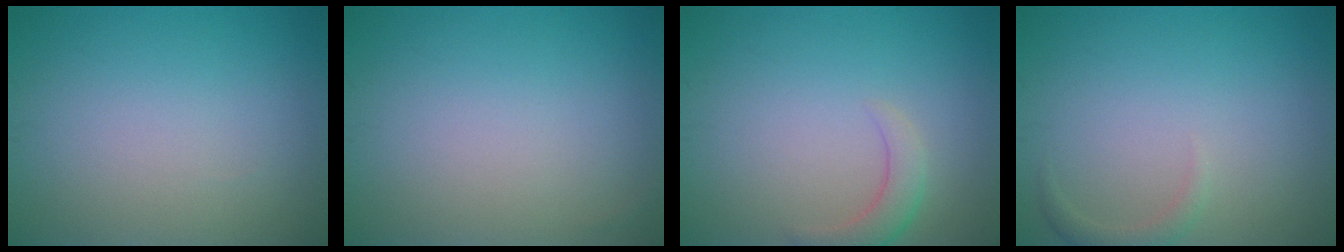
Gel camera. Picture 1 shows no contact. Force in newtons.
{"total": 0.0}
{"total": 2.3, "press": 2.3, "slide": 0.3}
{"total": 1.3, "press": 1.2, "slide": 0.2}